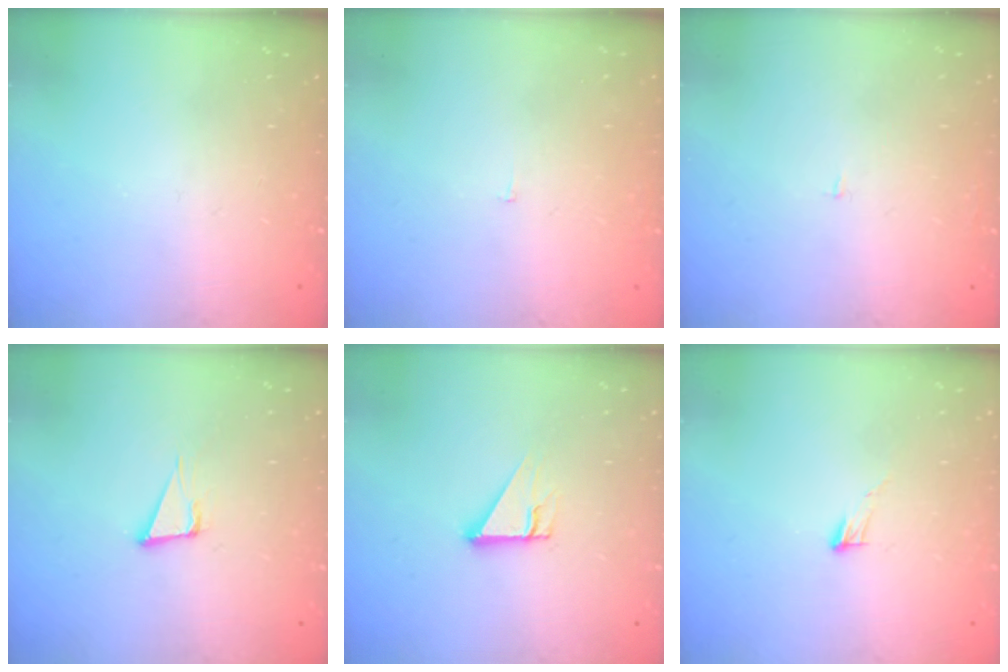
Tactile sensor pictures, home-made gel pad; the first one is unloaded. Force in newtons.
{"total": 1.9, "press": 1.9, "slide": 0.1}
{"total": 1.2, "press": 1.2, "slide": 0.1}
{"total": 5.7, "press": 4.6, "slide": 3.2}
{"total": 4.3, "press": 4.3, "slide": 0.4}
{"total": 3.7, "press": 3.7, "slide": 0.3}